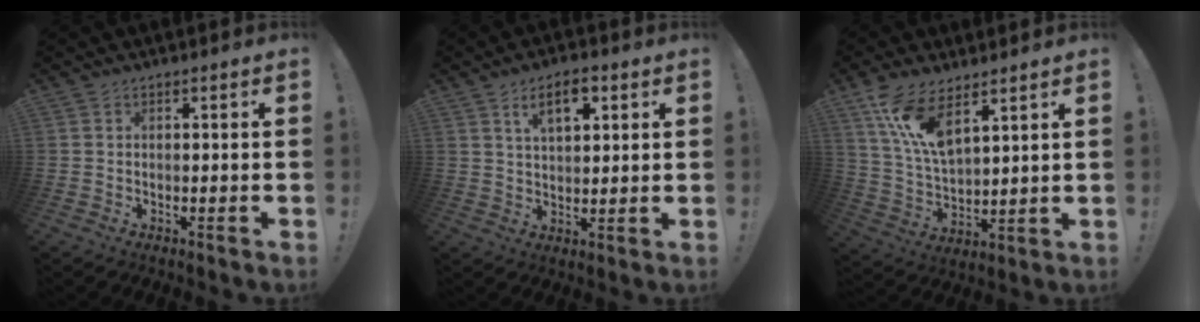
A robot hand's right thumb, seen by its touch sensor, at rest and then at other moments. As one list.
[{"total": 7.7, "force": [3.9, 3.7, 5.5], "torque": [-0.075, -0.010, 0.064]}, {"total": 13.4, "force": [8.7, 5.2, 8.7], "torque": [-0.186, -0.039, 0.162]}]